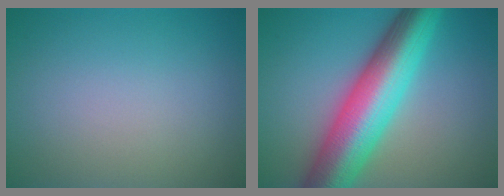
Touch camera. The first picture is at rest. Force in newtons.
{"total": 11.4, "press": 11.4, "slide": 0.2}